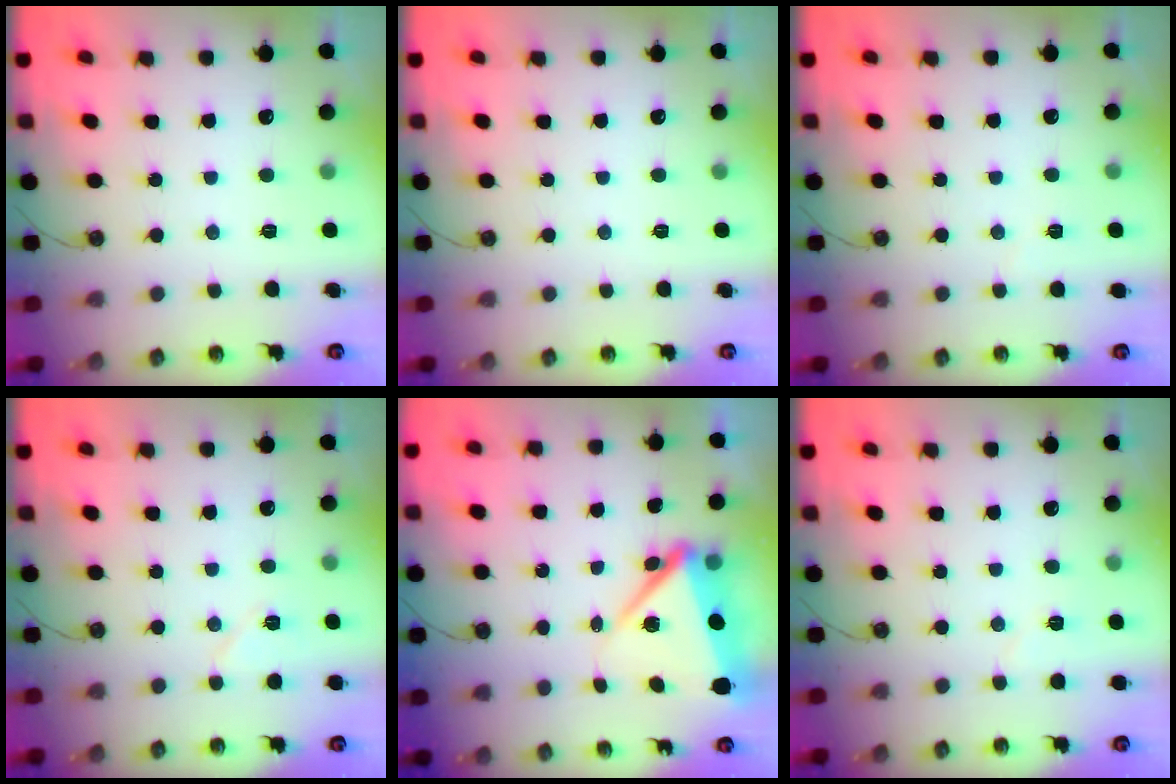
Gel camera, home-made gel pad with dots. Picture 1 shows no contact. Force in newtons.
{"total": 0.0}
{"total": 3.0, "press": 3.0, "slide": 0.3}
{"total": 5.6, "press": 5.6, "slide": 0.9}
{"total": 9.1, "press": 8.9, "slide": 1.7}
{"total": 4.0, "press": 3.9, "slide": 0.6}